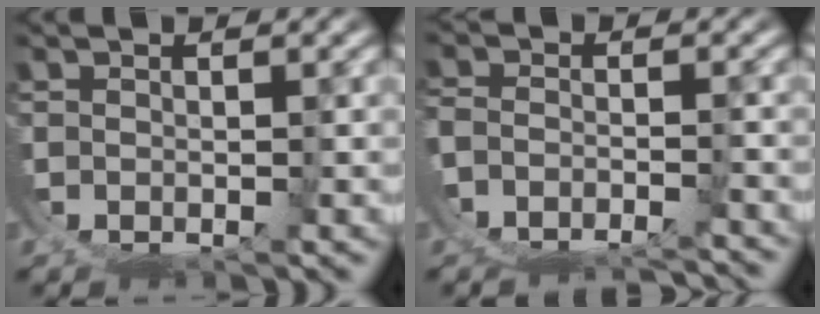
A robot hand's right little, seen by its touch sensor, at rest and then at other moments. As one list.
[{"total": 7.5, "force": [-6.5, 3.0, 2.1], "torque": [-0.036, -0.020, -0.100]}]